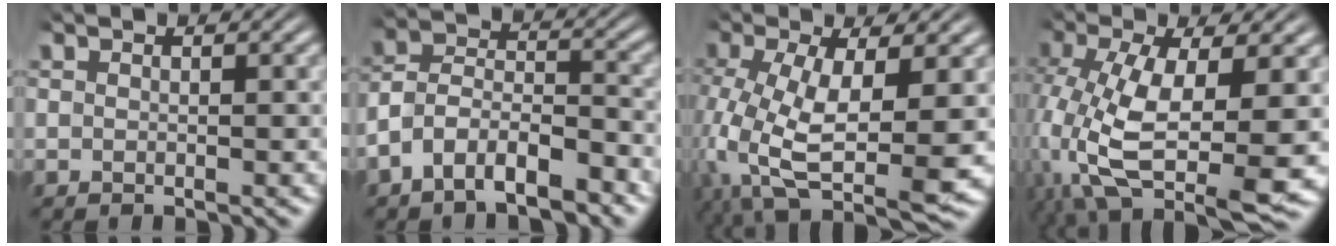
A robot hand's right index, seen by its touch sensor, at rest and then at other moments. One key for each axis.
{"total": 8.5, "fx": -4.3, "fy": 6.6, "fz": 3.2, "tx": -0.086, "ty": -0.027, "tz": -0.081}
{"total": 9.3, "fx": -2.5, "fy": 5.2, "fz": 7.3, "tx": -0.168, "ty": -0.056, "tz": -0.011}
{"total": 10.3, "fx": -2.8, "fy": 5.3, "fz": 8.4, "tx": -0.191, "ty": -0.055, "tz": -0.016}